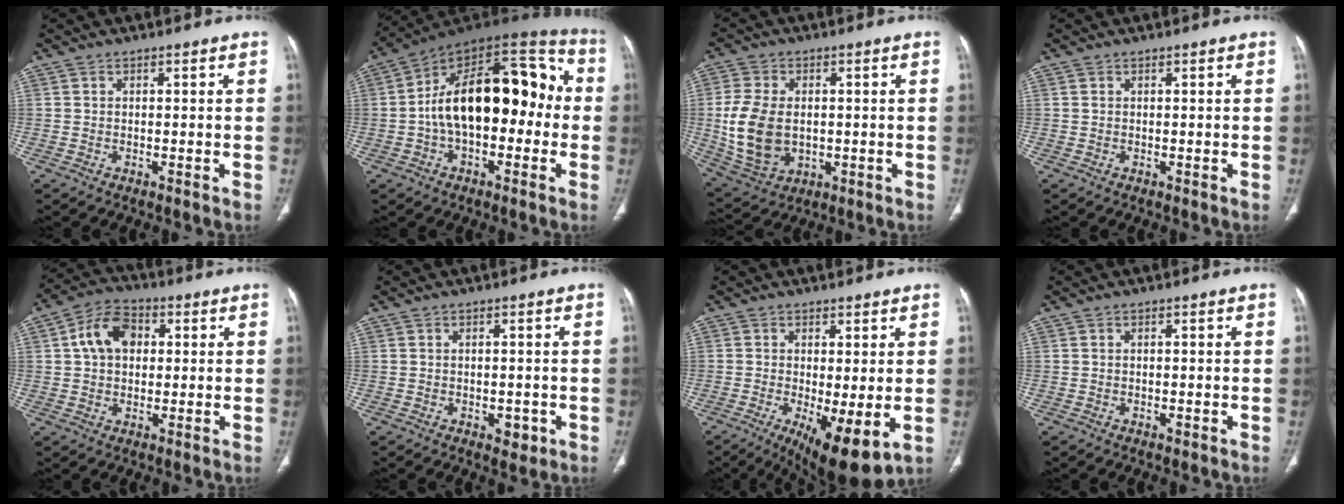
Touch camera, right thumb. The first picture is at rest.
{"total": 23.1, "force": [-0.8, 12.6, 19.4], "torque": [-0.280, 0.055, -0.022]}
{"total": 13.2, "force": [-0.4, 9.1, 9.6], "torque": [-0.188, -0.005, 0.010]}
{"total": 0.0}
{"total": 9.4, "force": [1.9, 6.7, 6.3], "torque": [-0.097, 0.015, 0.028]}
{"total": 2.9, "force": [-1.0, 1.8, 2.0], "torque": [-0.015, 0.004, -0.005]}
{"total": 10.6, "force": [-2.6, 3.3, 9.8], "torque": [-0.156, -0.024, -0.030]}
{"total": 0.6, "force": [-0.2, 0.3, 0.4], "torque": [-0.009, 0.000, -0.002]}